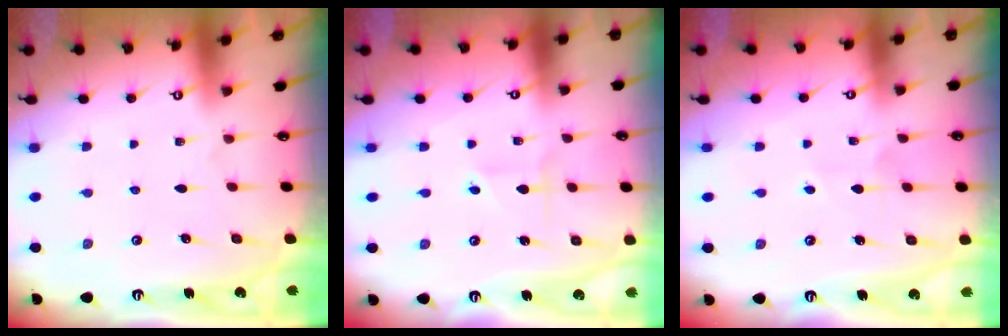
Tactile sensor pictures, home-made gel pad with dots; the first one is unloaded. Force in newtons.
{"total": 2.0, "press": 1.7, "slide": 1.0}
{"total": 3.7, "press": 3.7, "slide": 0.5}